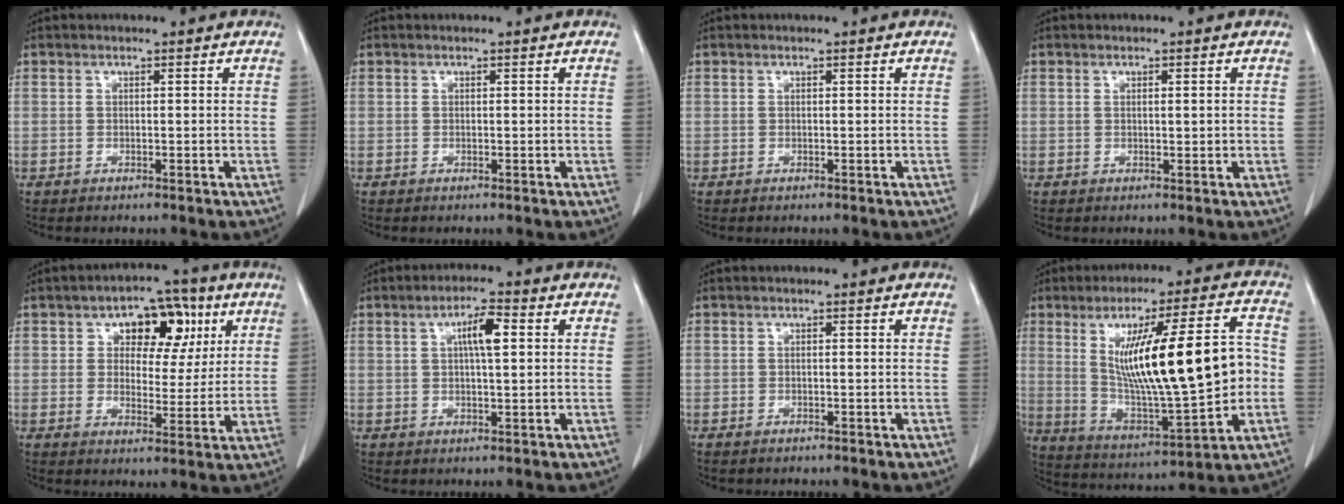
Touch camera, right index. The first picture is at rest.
{"total": 0.0}
{"total": 0.0}
{"total": 1.3, "force": [0.1, 0.3, 1.3], "torque": [-0.020, -0.002, 0.002]}
{"total": 9.8, "force": [3.8, 5.8, 6.9], "torque": [-0.080, 0.025, 0.053]}
{"total": 5.2, "force": [1.4, 1.0, 4.9], "torque": [-0.087, 0.008, 0.022]}
{"total": 0.5, "force": [-0.4, 0.1, 0.3], "torque": [-0.005, -0.001, -0.008]}
{"total": 21.1, "force": [1.3, 3.4, 20.8], "torque": [-0.348, 0.009, 0.032]}